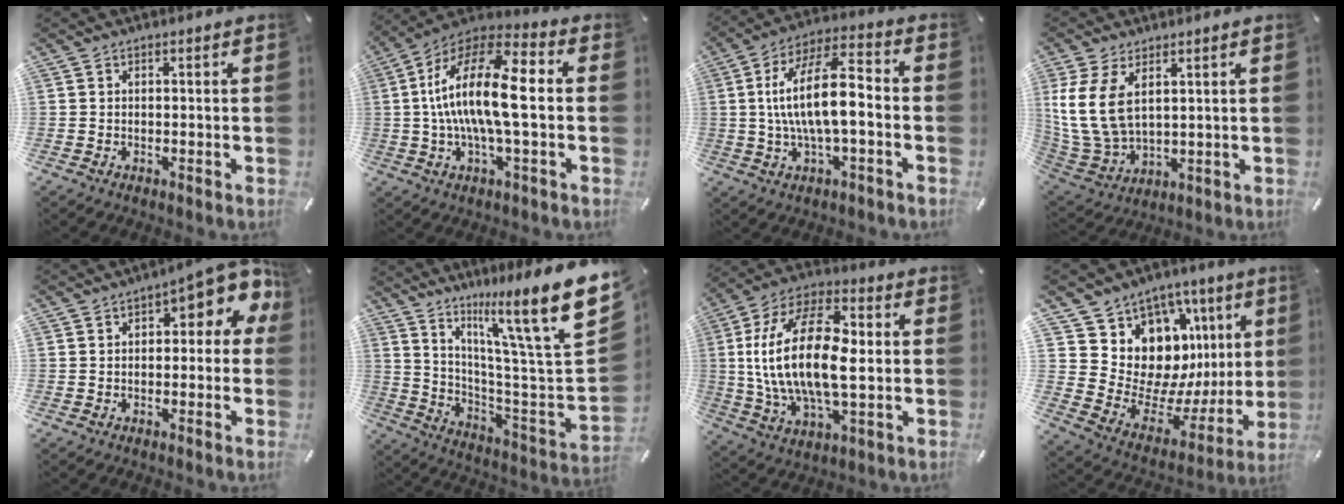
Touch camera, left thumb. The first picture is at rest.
{"total": 18.2, "force": [-0.3, 6.4, 17.1], "torque": [-0.345, 0.001, -0.012]}
{"total": 15.2, "force": [-0.7, 5.6, 14.1], "torque": [-0.265, 0.002, -0.018]}
{"total": 11.5, "force": [4.2, 7.3, 7.9], "torque": [-0.201, -0.018, 0.078]}
{"total": 8.5, "force": [3.4, 3.7, 6.9], "torque": [-0.089, -0.022, 0.053]}
{"total": 20.0, "force": [11.9, 2.7, 15.9], "torque": [-0.236, -0.098, 0.176]}
{"total": 21.4, "force": [0.8, 11.0, 18.3], "torque": [-0.387, 0.003, 0.011]}
{"total": 12.6, "force": [5.5, 10.8, 3.4], "torque": [-0.026, -0.097, 0.122]}